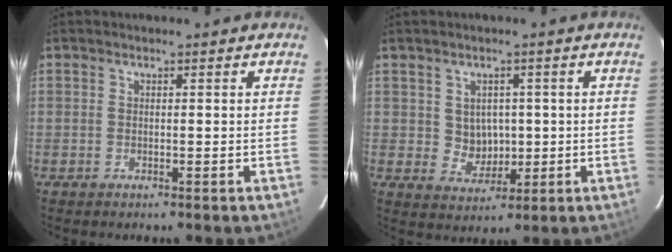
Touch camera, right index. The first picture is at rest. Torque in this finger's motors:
{"motor_torque": [0.13, 0.11, 0.21, 0.00]}